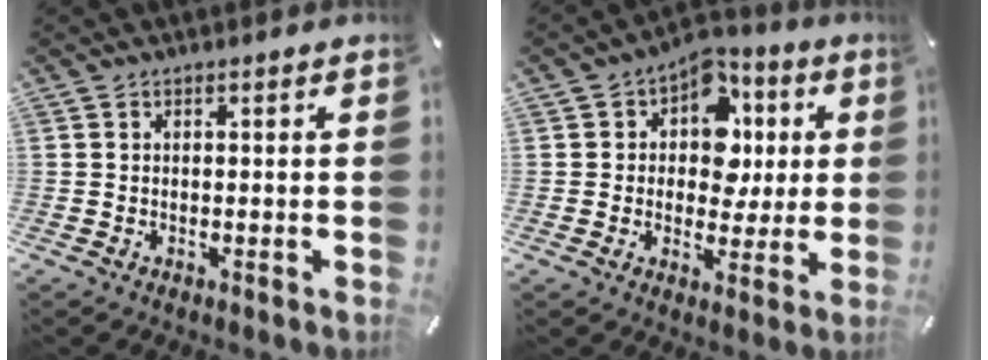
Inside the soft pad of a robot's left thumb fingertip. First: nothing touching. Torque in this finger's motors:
{"motor_torque": [1.52, 2.09, 0.73, -0.77, 0.30]}